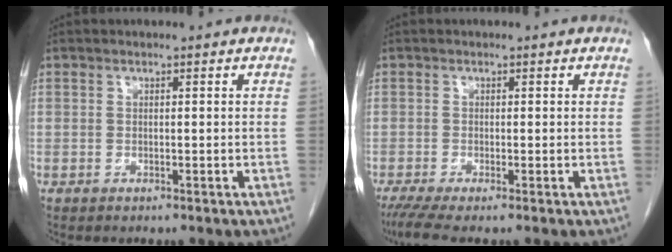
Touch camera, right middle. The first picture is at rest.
{"total": 3.5, "force": [-2.4, 0.2, 2.6], "torque": [-0.051, -0.013, -0.047]}